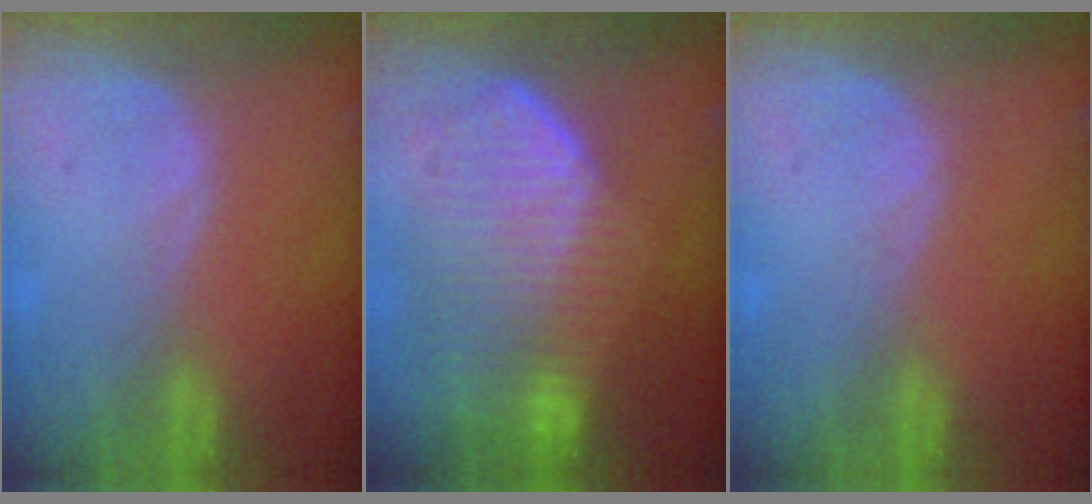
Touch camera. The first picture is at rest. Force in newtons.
{"total": 10.8, "press": 9.5, "slide": 5.2}
{"total": 0.0}